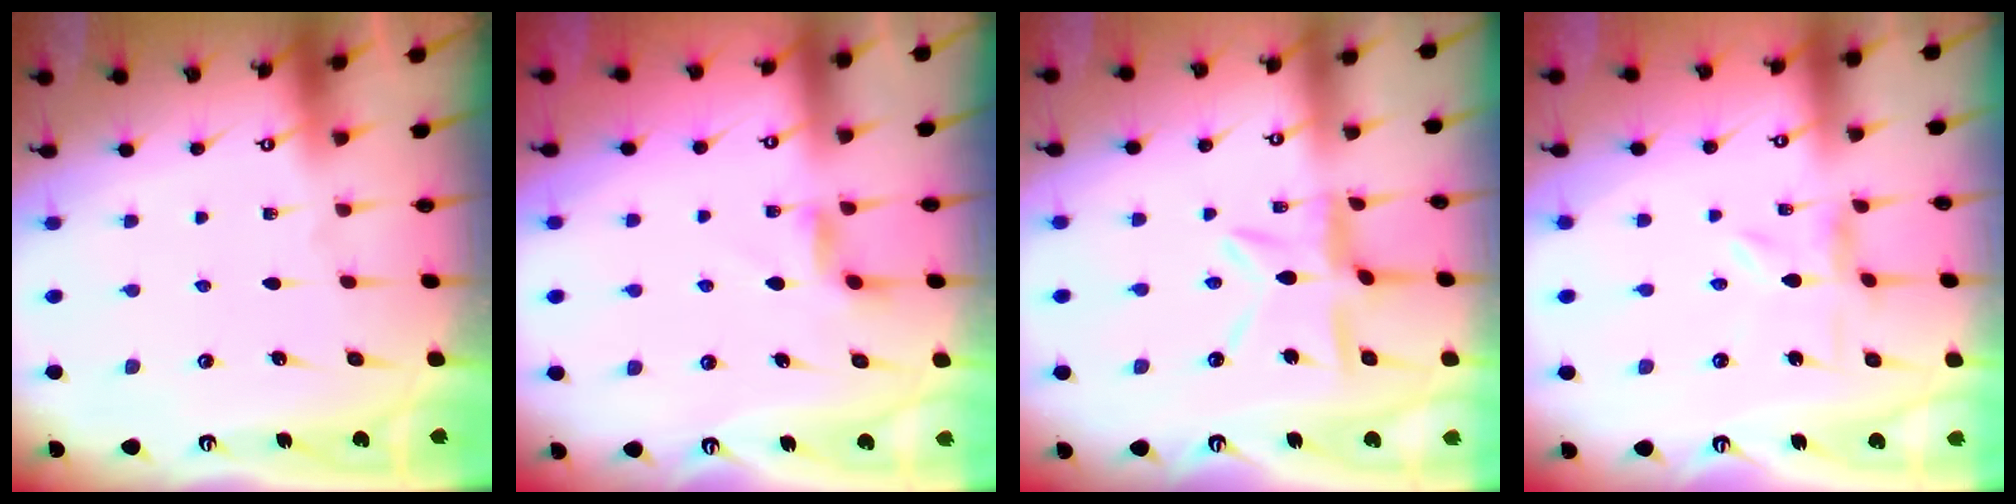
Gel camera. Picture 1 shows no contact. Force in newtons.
{"total": 3.6, "press": 3.5, "slide": 0.5}
{"total": 10.5, "press": 10.4, "slide": 0.9}
{"total": 1.6, "press": 1.6, "slide": 0.2}